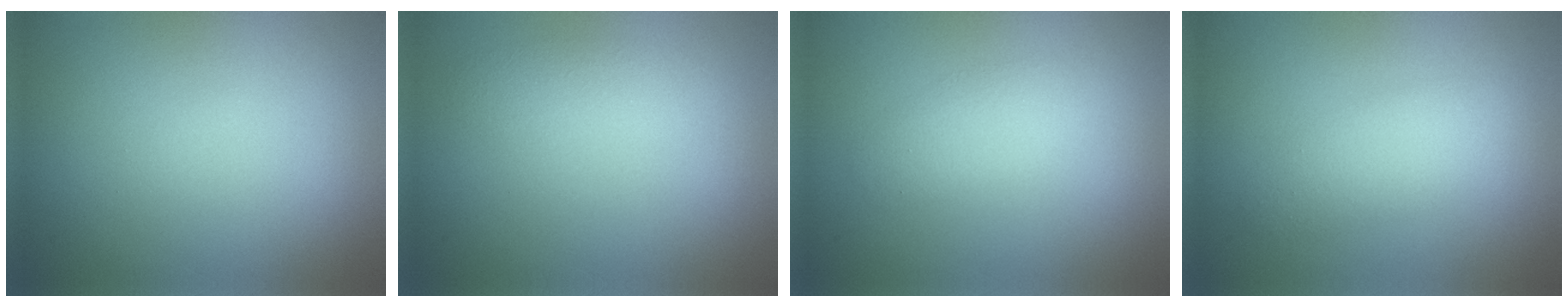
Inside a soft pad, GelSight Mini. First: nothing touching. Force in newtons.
{"total": 1.7, "press": 1.7, "slide": 0.1}
{"total": 1.9, "press": 1.9, "slide": 0.0}
{"total": 2.4, "press": 2.4, "slide": 0.2}